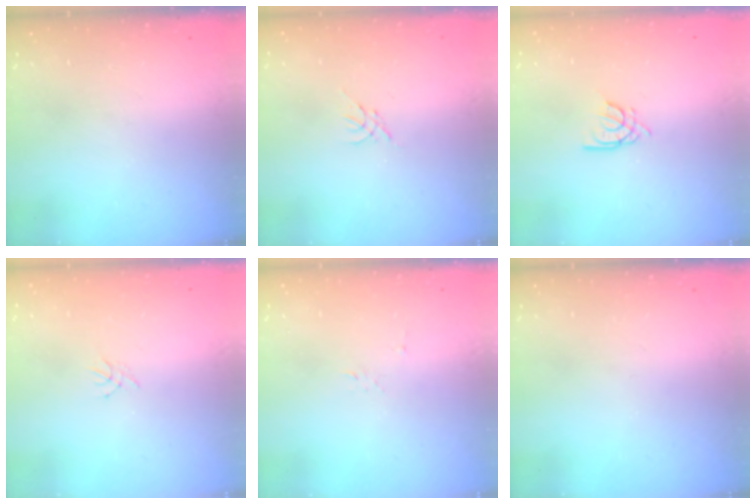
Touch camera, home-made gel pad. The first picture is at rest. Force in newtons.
{"total": 0.0}
{"total": 3.3, "press": 3.3, "slide": 0.3}
{"total": 0.5, "press": 0.4, "slide": 0.3}
{"total": 2.7, "press": 2.7, "slide": 0.3}
{"total": 0.0}